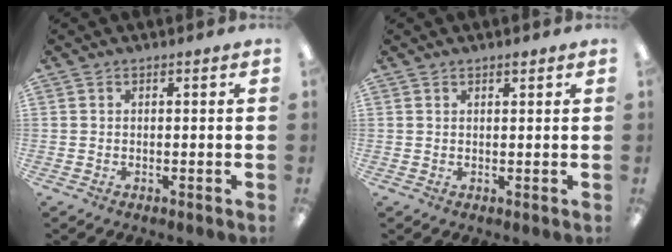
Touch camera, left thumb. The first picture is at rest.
{"total": 1.0, "force": [1.0, 0.3, 0.3], "torque": [-0.007, -0.001, 0.018]}